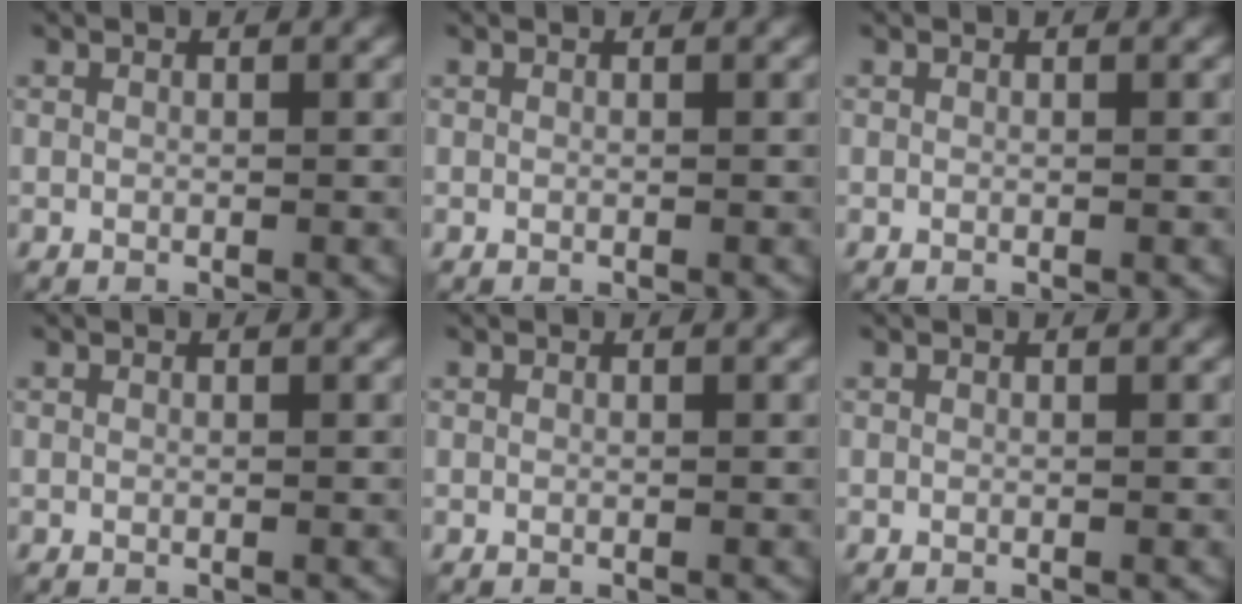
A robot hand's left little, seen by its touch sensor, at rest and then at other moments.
{"total": 0.0}
{"total": 0.0}
{"total": 0.0}
{"total": 0.0}
{"total": 0.0}